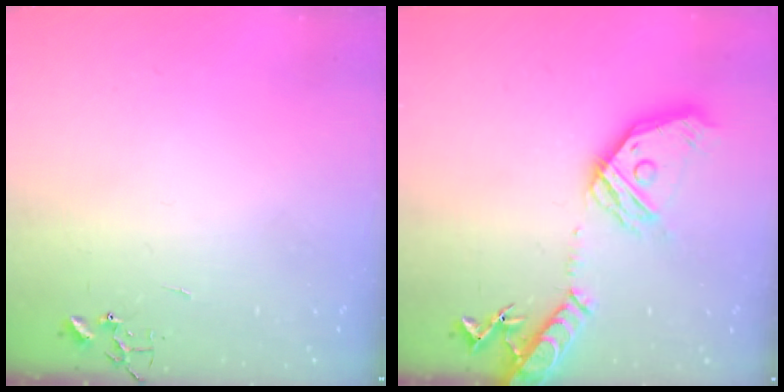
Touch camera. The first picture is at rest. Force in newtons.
{"total": 21.3, "press": 21.1, "slide": 3.1}